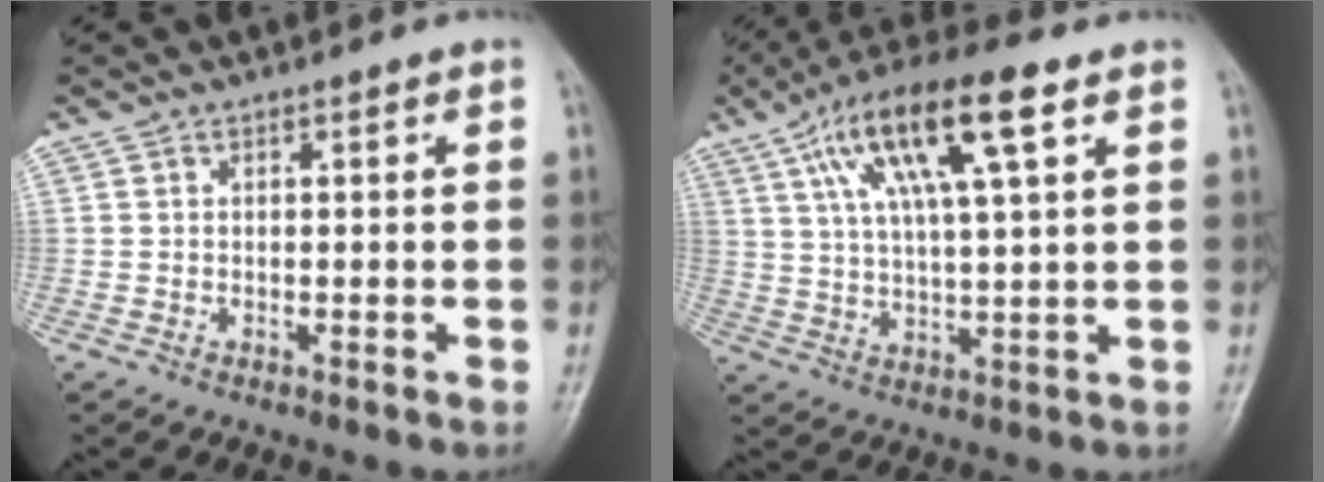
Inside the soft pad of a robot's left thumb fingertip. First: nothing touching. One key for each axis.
{"total": 15.9, "fx": 7.1, "fy": 4.0, "fz": 13.7, "tx": -0.251, "ty": 0.005, "tz": 0.123}